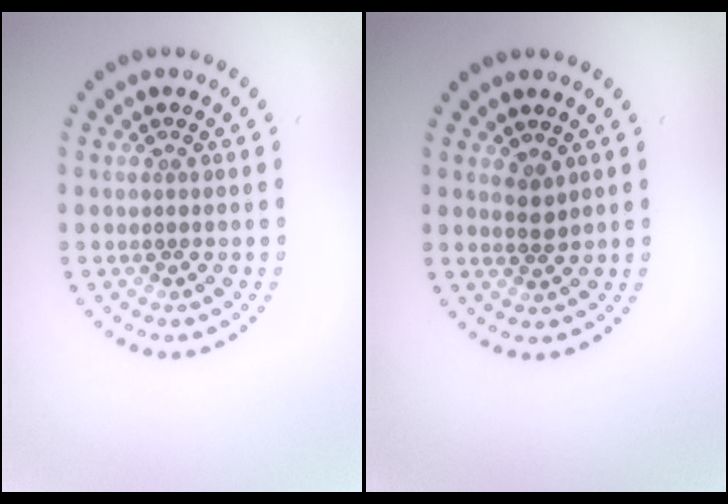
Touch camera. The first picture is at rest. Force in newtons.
{"total": 1.2, "press": 1.0, "slide": 0.7}